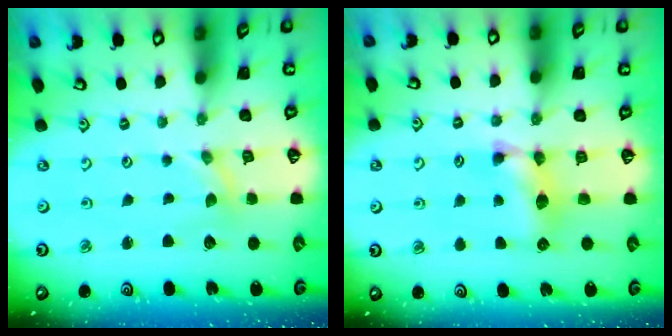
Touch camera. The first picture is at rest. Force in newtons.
{"total": 9.8, "press": 9.8, "slide": 0.3}